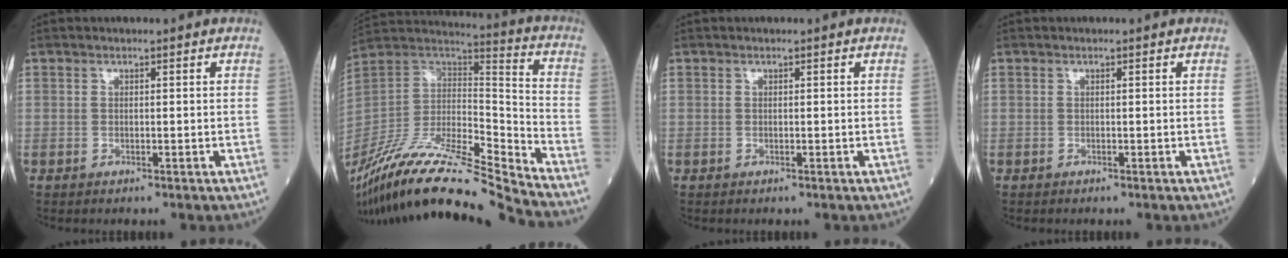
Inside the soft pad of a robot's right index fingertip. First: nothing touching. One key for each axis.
{"total": 24.2, "fx": -21.2, "fy": 0.8, "fz": 11.7, "tx": -0.252, "ty": -0.008, "tz": -0.379}
{"total": 0.0}
{"total": 0.0}